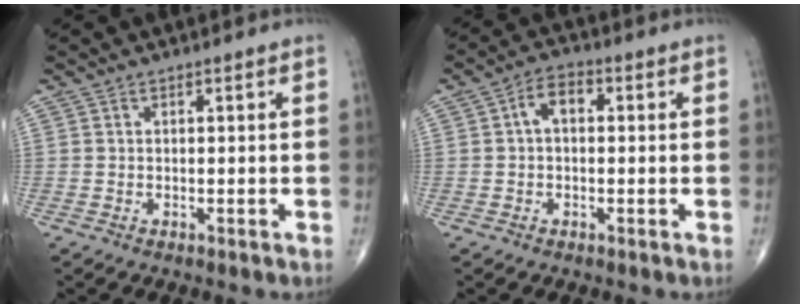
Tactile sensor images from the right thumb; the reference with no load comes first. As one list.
[{"total": 4.2, "force": [0.4, 2.6, 3.3], "torque": [-0.050, 0.017, 0.000]}]